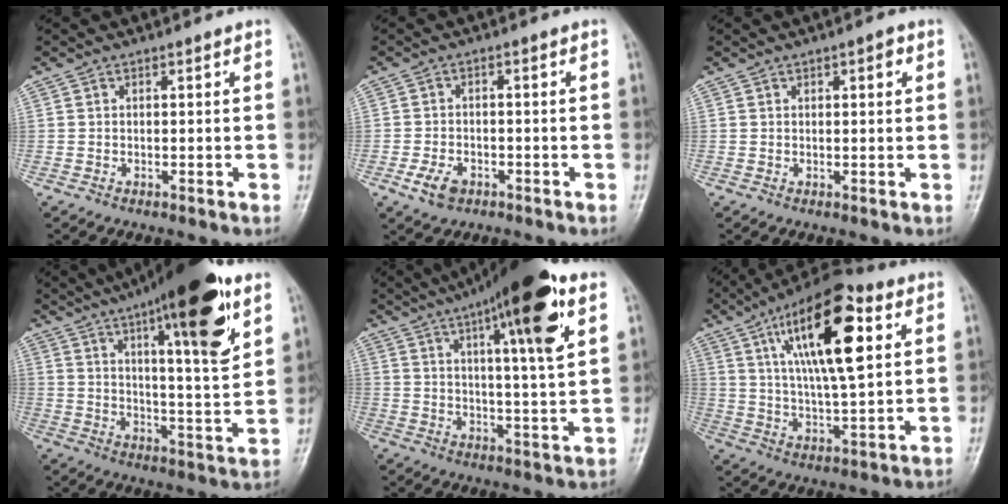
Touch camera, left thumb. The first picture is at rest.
{"total": 4.5, "force": [-2.2, 2.9, 2.6], "torque": [-0.047, 0.009, -0.038]}
{"total": 2.0, "force": [0.8, 0.8, 1.7], "torque": [-0.017, 0.001, 0.010]}
{"total": 21.6, "force": [11.6, 4.9, 17.6], "torque": [-0.242, -0.041, 0.175]}
{"total": 18.6, "force": [9.0, 3.4, 15.9], "torque": [-0.228, -0.019, 0.131]}
{"total": 19.9, "force": [7.2, 6.8, 17.2], "torque": [-0.271, -0.011, 0.116]}